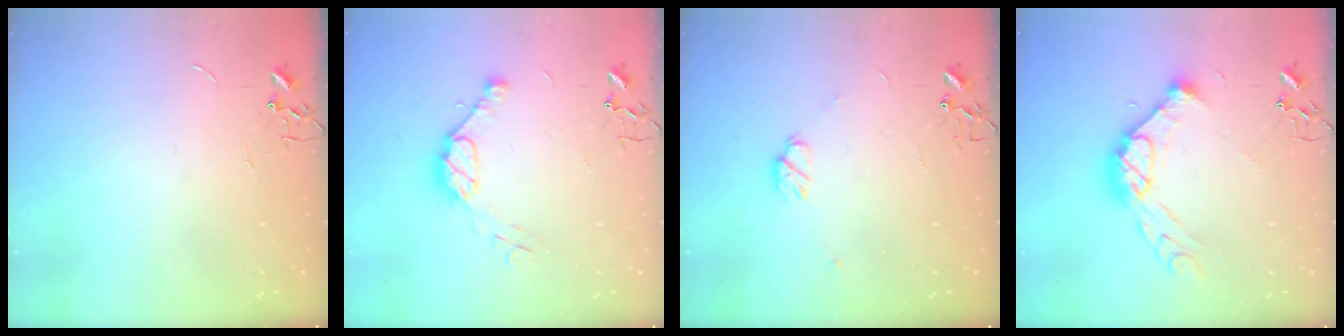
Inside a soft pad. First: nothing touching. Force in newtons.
{"total": 10.3, "press": 10.2, "slide": 0.8}
{"total": 6.1, "press": 6.0, "slide": 1.1}
{"total": 14.0, "press": 14.0, "slide": 1.2}